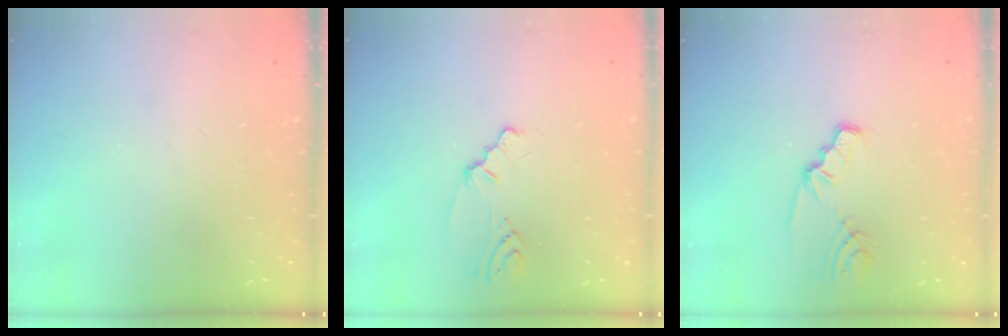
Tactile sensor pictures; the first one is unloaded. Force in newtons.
{"total": 1.4, "press": 1.4, "slide": 0.4}
{"total": 2.5, "press": 2.5, "slide": 0.4}